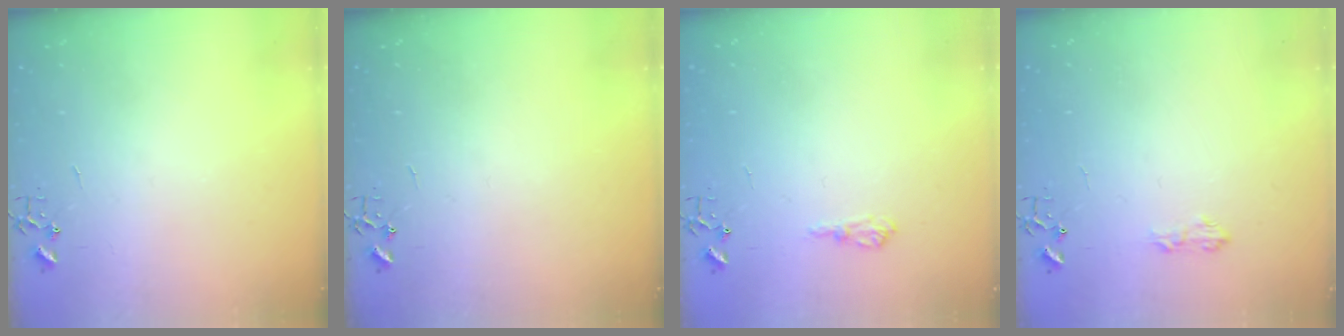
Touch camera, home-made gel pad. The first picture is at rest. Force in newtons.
{"total": 0.0}
{"total": 7.1, "press": 7.1, "slide": 0.9}
{"total": 5.9, "press": 5.9, "slide": 0.8}